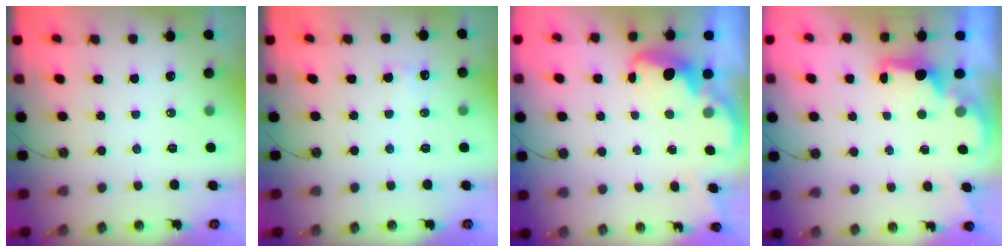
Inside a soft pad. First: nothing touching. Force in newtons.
{"total": 6.1, "press": 6.0, "slide": 1.2}
{"total": 2.7, "press": 2.6, "slide": 0.5}
{"total": 1.9, "press": 1.7, "slide": 0.8}